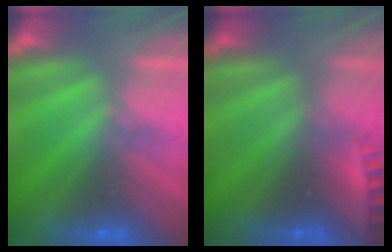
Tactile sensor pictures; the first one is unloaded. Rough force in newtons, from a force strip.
{"total": 2.3}